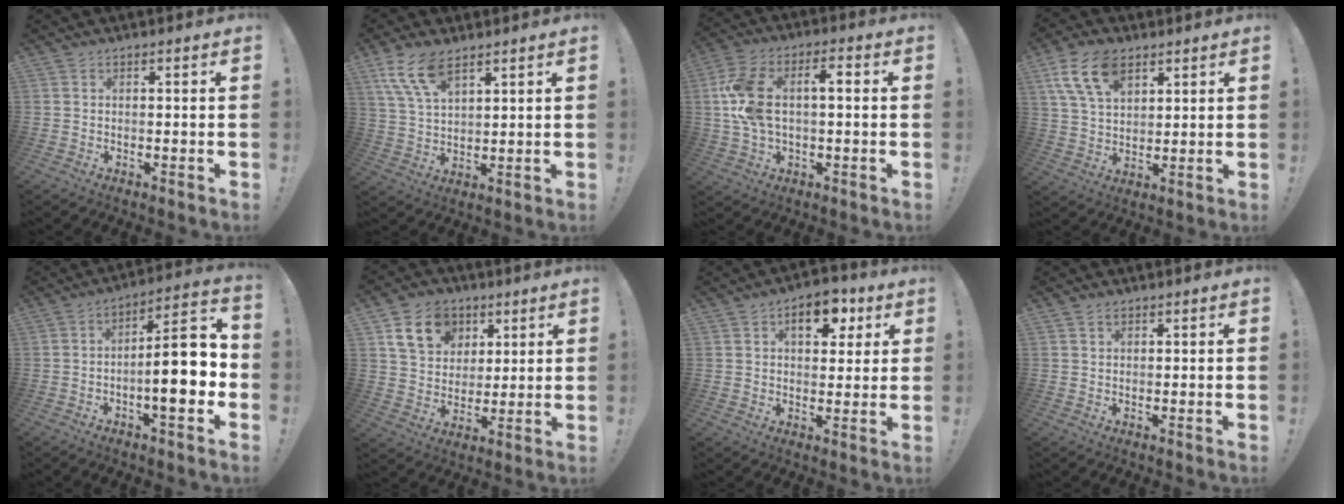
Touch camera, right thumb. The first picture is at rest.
{"total": 10.6, "force": [6.8, 4.5, 6.8], "torque": [-0.129, -0.022, 0.129]}
{"total": 12.6, "force": [1.0, 7.0, 10.4], "torque": [-0.197, 0.014, 0.017]}
{"total": 13.0, "force": [7.0, 7.7, 7.9], "torque": [-0.152, -0.015, 0.134]}
{"total": 14.9, "force": [-2.5, 3.9, 14.1], "torque": [-0.200, 0.009, -0.044]}
{"total": 14.0, "force": [6.6, 10.8, 6.1], "torque": [-0.096, -0.021, 0.131]}
{"total": 9.1, "force": [3.8, 5.5, 6.2], "torque": [-0.067, -0.007, 0.060]}
{"total": 1.4, "force": [0.9, 0.9, 0.4], "torque": [-0.004, -0.001, 0.017]}